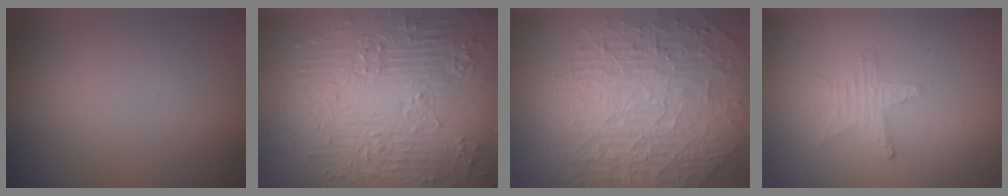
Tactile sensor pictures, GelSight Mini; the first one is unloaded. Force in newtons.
{"total": 9.5, "press": 7.0, "slide": 6.4}
{"total": 9.8, "press": 6.8, "slide": 7.0}
{"total": 0.5, "press": 0.5, "slide": 0.1}